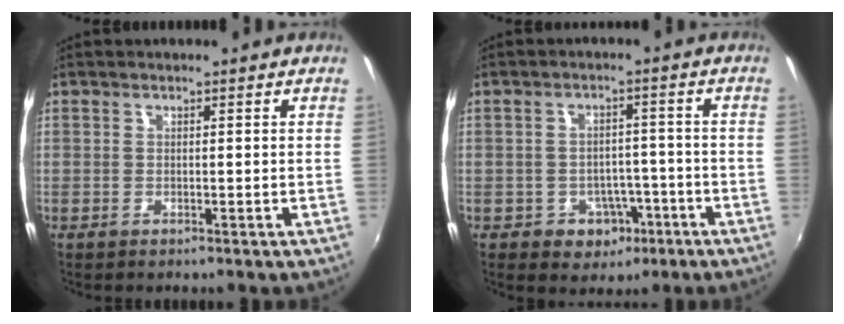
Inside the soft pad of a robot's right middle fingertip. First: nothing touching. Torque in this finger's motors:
{"motor_torque": [0.44, -0.64, -0.01, 0.01]}